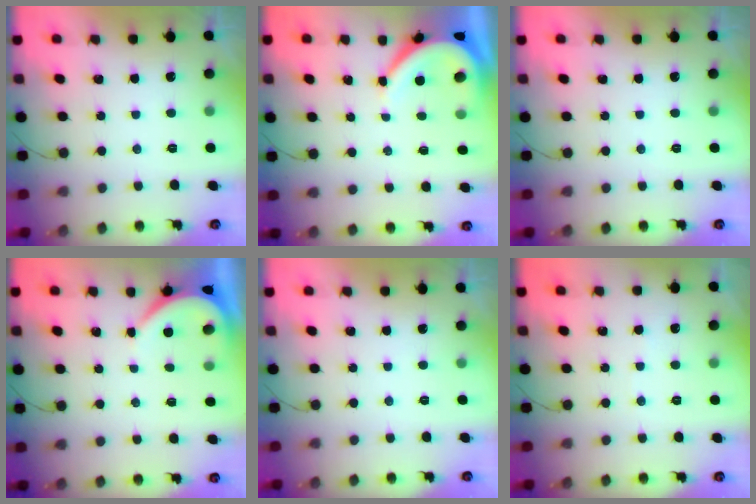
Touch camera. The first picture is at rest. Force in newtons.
{"total": 6.3, "press": 6.2, "slide": 0.6}
{"total": 0.0}
{"total": 3.9, "press": 3.9, "slide": 0.7}
{"total": 0.0}
{"total": 1.8, "press": 1.7, "slide": 0.2}